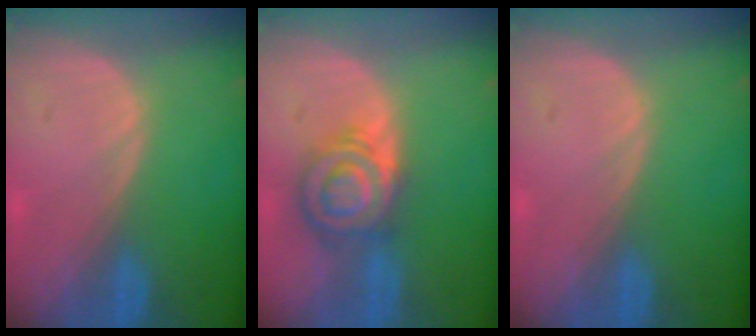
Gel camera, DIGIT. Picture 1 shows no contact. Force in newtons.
{"total": 7.0, "press": 7.0, "slide": 0.2}
{"total": 0.0}